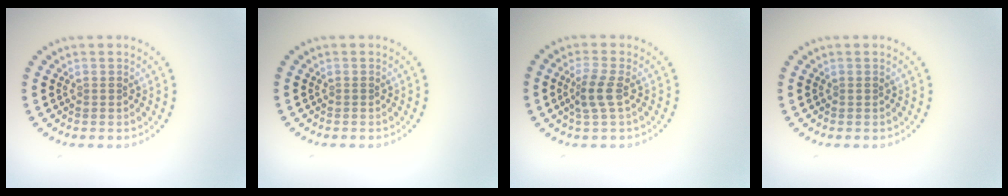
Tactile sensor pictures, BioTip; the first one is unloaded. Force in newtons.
{"total": 0.0}
{"total": 2.2, "press": 2.0, "slide": 1.0}
{"total": 0.0}